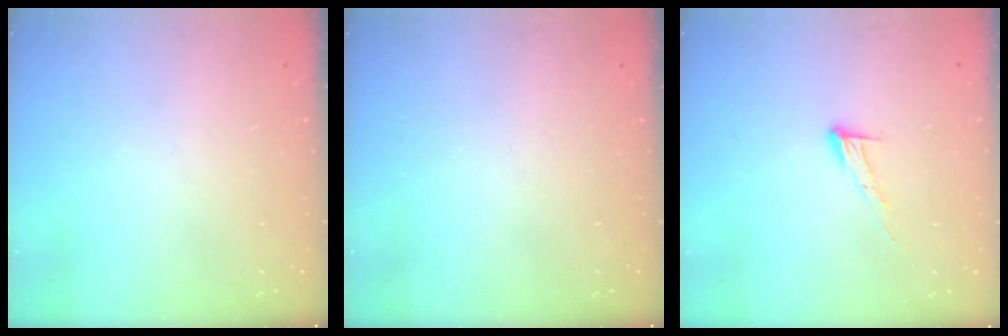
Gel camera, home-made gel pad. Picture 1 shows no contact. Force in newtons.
{"total": 0.0}
{"total": 8.4, "press": 8.4, "slide": 0.4}